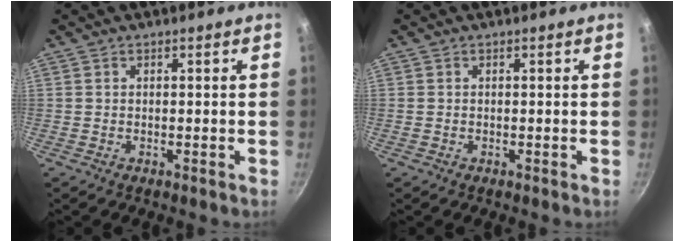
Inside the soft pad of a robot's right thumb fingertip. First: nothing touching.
{"total": 0.0}